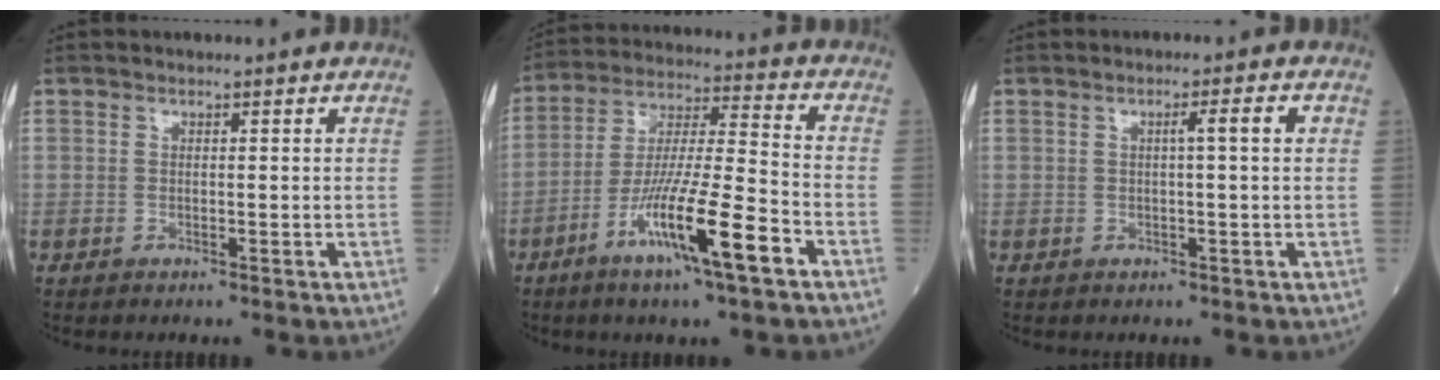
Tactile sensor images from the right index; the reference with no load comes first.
{"total": 14.3, "force": [-7.1, 0.4, 12.4], "torque": [-0.236, -0.015, -0.127]}
{"total": 2.7, "force": [0.5, -0.1, 2.7], "torque": [-0.042, 0.009, 0.007]}